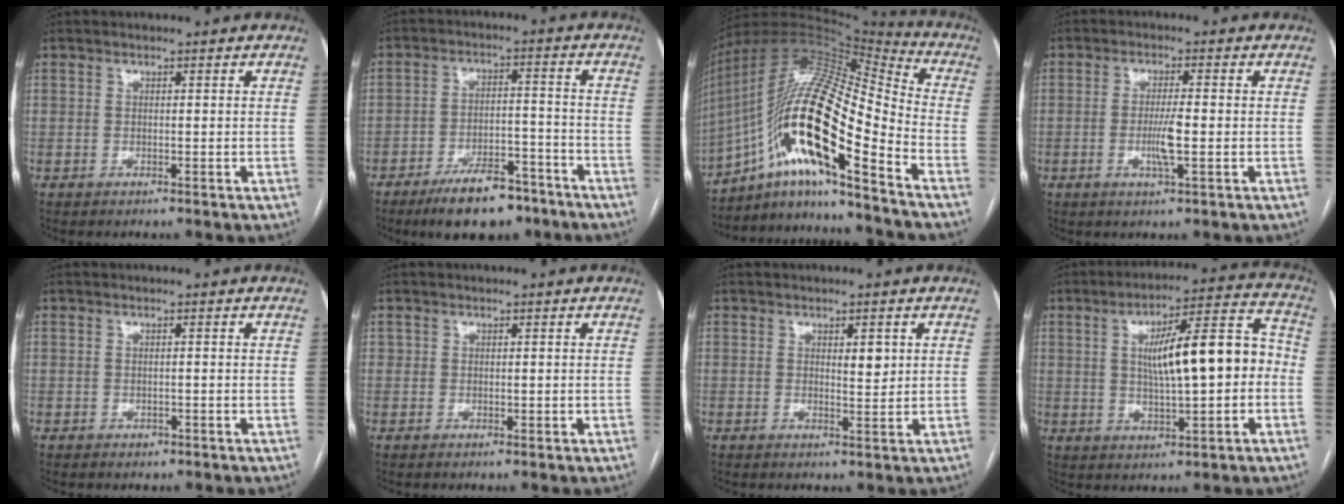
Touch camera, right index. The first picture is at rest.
{"total": 10.6, "force": [-7.8, 4.0, 6.0], "torque": [-0.094, 0.006, -0.126]}
{"total": 21.9, "force": [-10.2, 3.6, 19.1], "torque": [-0.375, 0.008, -0.180]}
{"total": 4.3, "force": [-0.9, 0.2, 4.2], "torque": [-0.083, -0.007, -0.015]}
{"total": 0.7, "force": [-0.2, 0.6, 0.3], "torque": [-0.003, 0.001, 0.001]}
{"total": 1.0, "force": [0.2, 0.9, 0.4], "torque": [-0.001, -0.001, 0.005]}
{"total": 2.7, "force": [1.0, 0.9, 2.3], "torque": [-0.033, -0.006, 0.016]}
{"total": 14.2, "force": [0.4, 3.3, 13.8], "torque": [-0.211, 0.037, 0.010]}